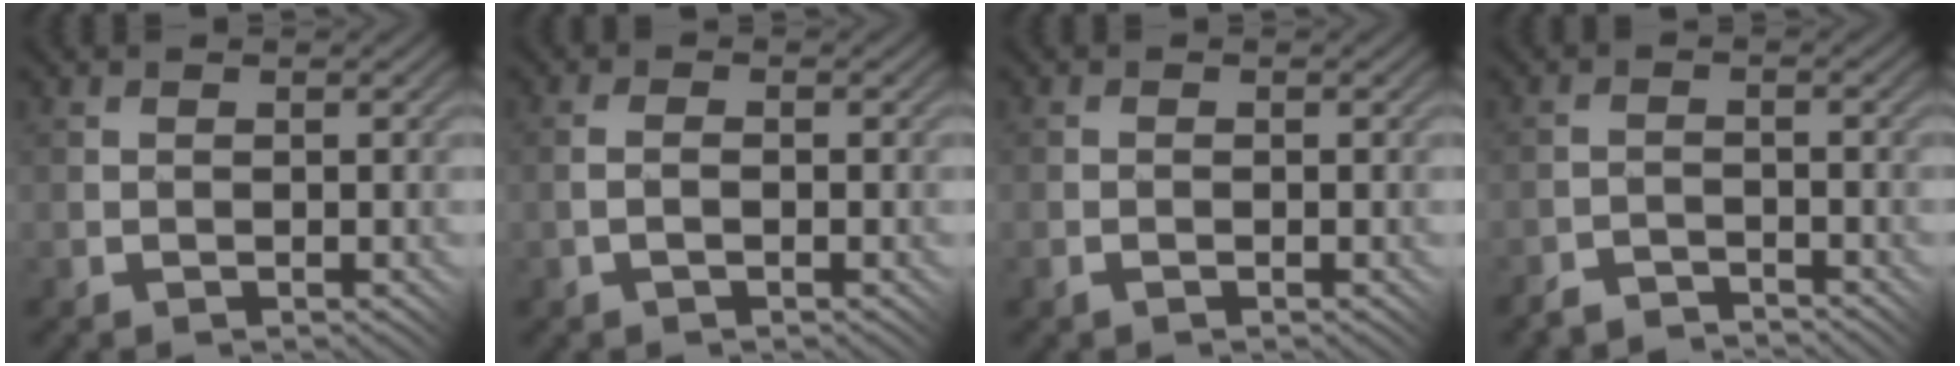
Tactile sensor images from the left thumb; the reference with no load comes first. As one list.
[{"total": 1.8, "force": [-0.5, 1.0, 1.5], "torque": [-0.020, 0.010, -0.012]}, {"total": 0.6, "force": [-0.6, 0.2, 0.2], "torque": [0.000, 0.002, -0.012]}, {"total": 2.7, "force": [-2.7, 0.0, 0.0], "torque": [0.005, 0.011, -0.058]}]